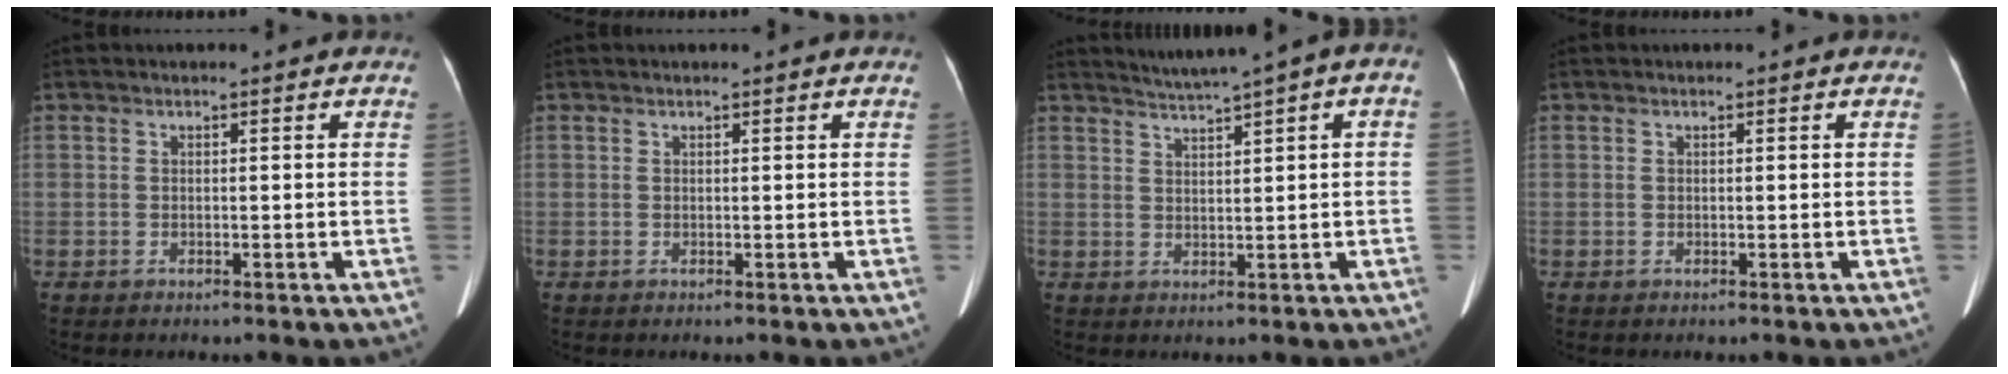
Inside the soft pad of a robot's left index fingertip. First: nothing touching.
{"total": 0.7, "force": [0.7, 0.0, 0.3], "torque": [-0.005, 0.007, 0.008]}
{"total": 4.4, "force": [2.5, 0.1, 3.6], "torque": [-0.057, 0.024, 0.045]}
{"total": 0.0}